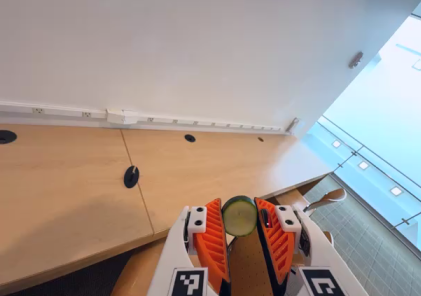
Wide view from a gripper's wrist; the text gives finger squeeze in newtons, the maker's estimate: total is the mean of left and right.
{"total": 9.0, "left": 9.1, "right": 8.8}